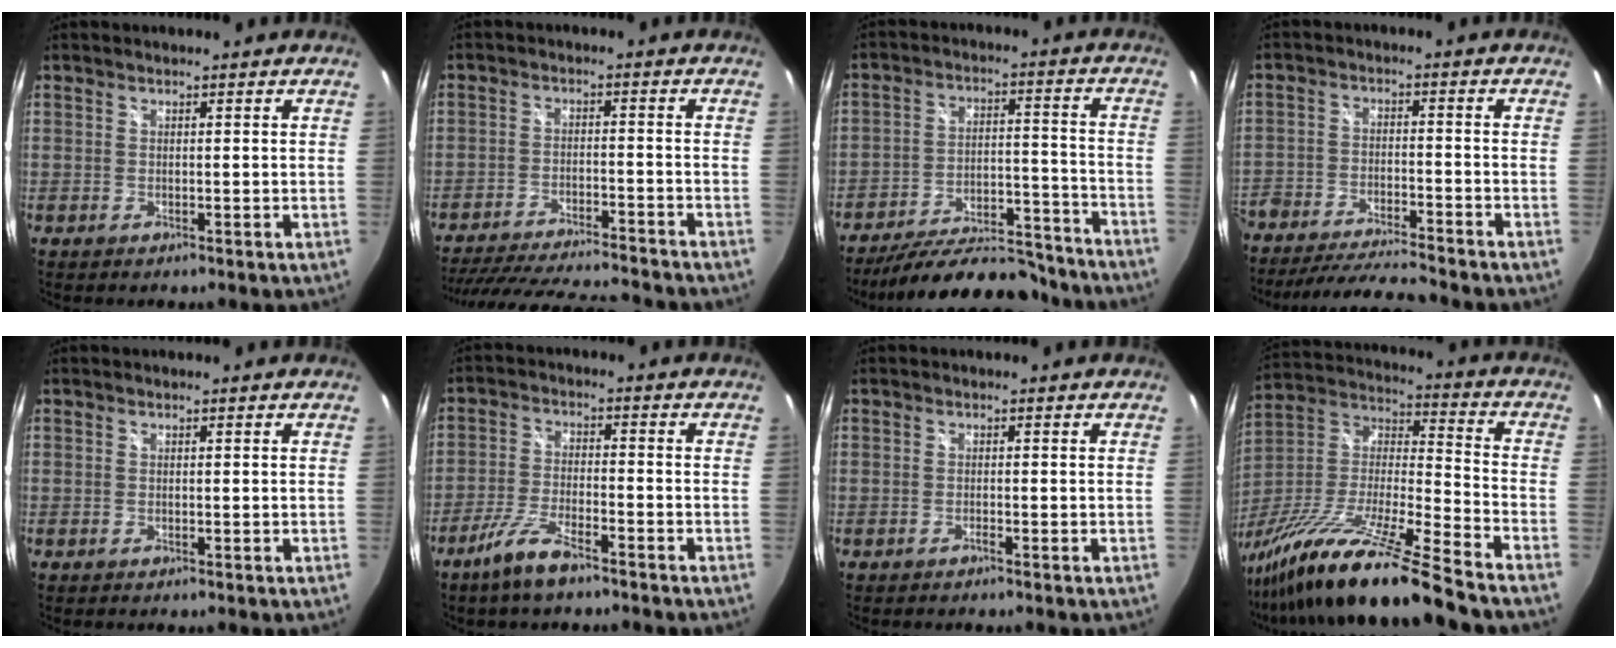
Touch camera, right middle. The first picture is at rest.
{"total": 21.0, "force": [-18.6, 3.3, 9.1], "torque": [-0.179, -0.029, -0.275]}
{"total": 19.5, "force": [-17.5, 5.1, 6.9], "torque": [-0.121, 0.015, -0.234]}
{"total": 15.2, "force": [-13.2, 2.9, 6.9], "torque": [-0.157, -0.023, -0.222]}
{"total": 0.0}
{"total": 7.6, "force": [-5.7, 1.7, 4.8], "torque": [-0.112, -0.008, -0.108]}
{"total": 0.5, "force": [-0.5, 0.0, 0.2], "torque": [0.000, -0.001, -0.011]}
{"total": 24.9, "force": [-18.8, 0.5, 16.4], "torque": [-0.290, -0.039, -0.336]}